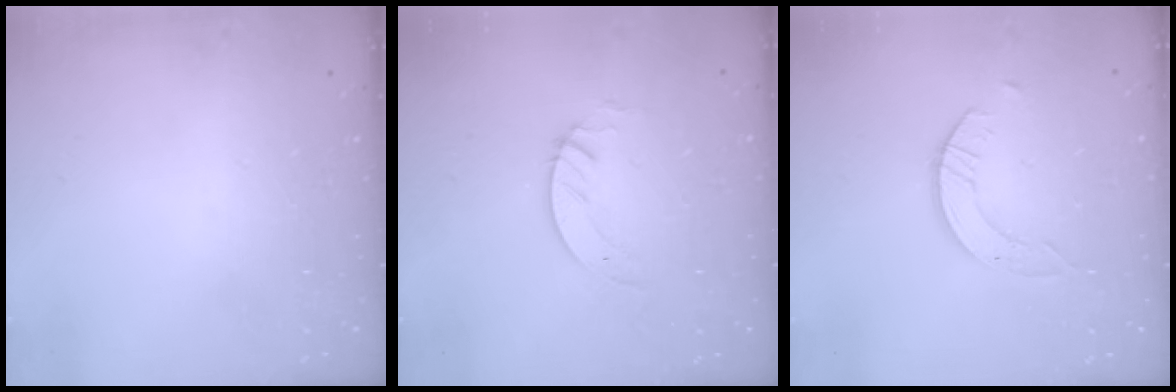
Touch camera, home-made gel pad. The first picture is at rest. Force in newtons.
{"total": 3.0, "press": 3.0, "slide": 0.2}
{"total": 3.0, "press": 3.0, "slide": 0.2}